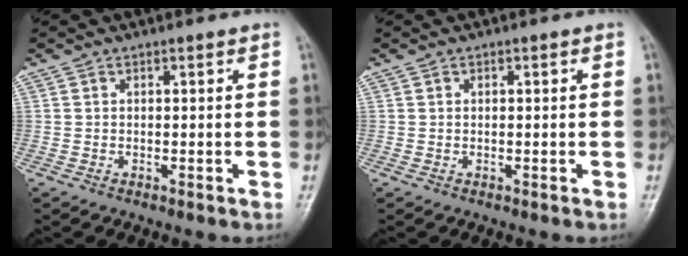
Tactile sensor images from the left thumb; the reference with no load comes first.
{"total": 0.0}